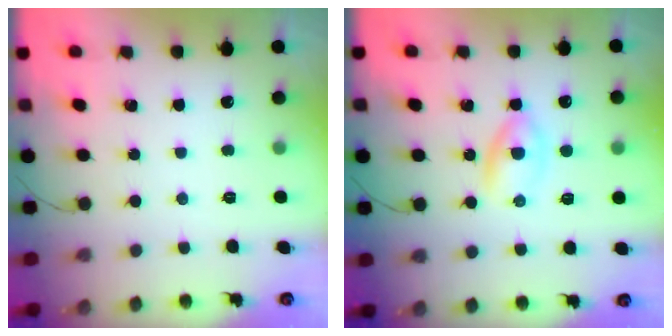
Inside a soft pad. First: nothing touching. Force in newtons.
{"total": 2.7, "press": 2.5, "slide": 1.1}